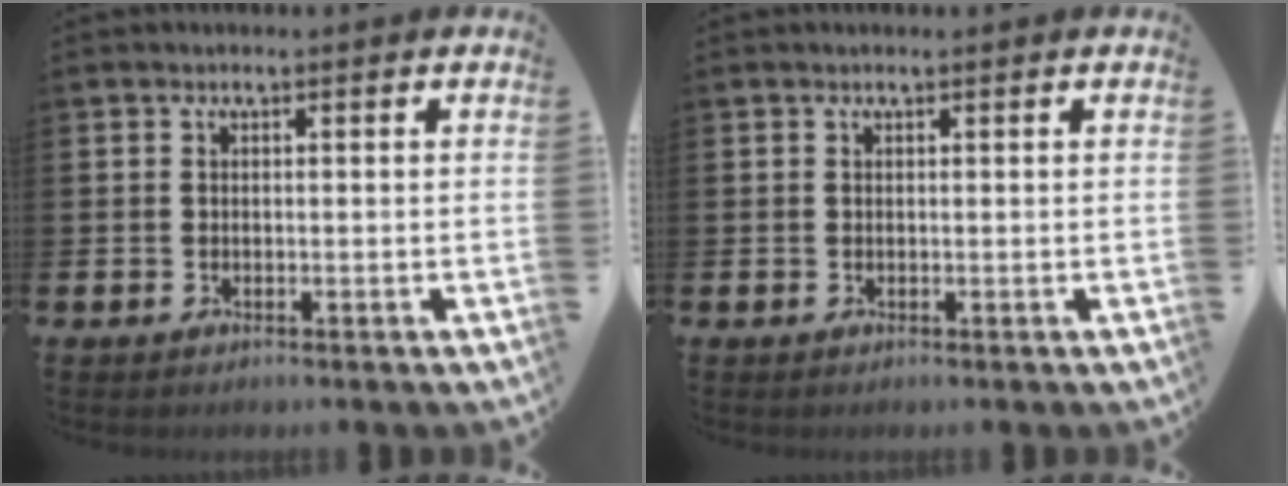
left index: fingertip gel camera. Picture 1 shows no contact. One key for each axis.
{"total": 0.0}